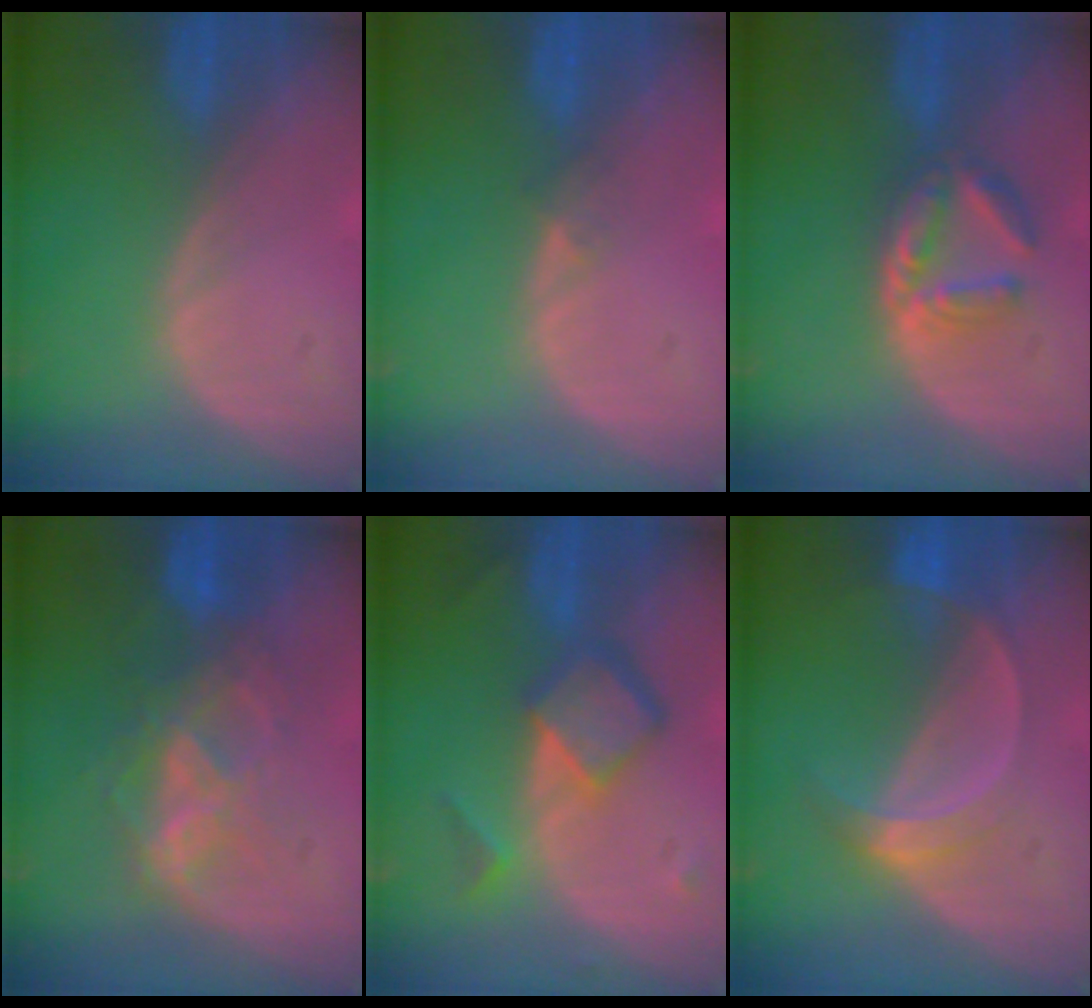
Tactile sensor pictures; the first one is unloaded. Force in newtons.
{"total": 1.2, "press": 0.9, "slide": 0.9}
{"total": 5.3, "press": 5.3, "slide": 0.8}
{"total": 6.8, "press": 6.7, "slide": 1.5}
{"total": 6.9, "press": 5.9, "slide": 3.5}
{"total": 5.3, "press": 4.7, "slide": 2.3}